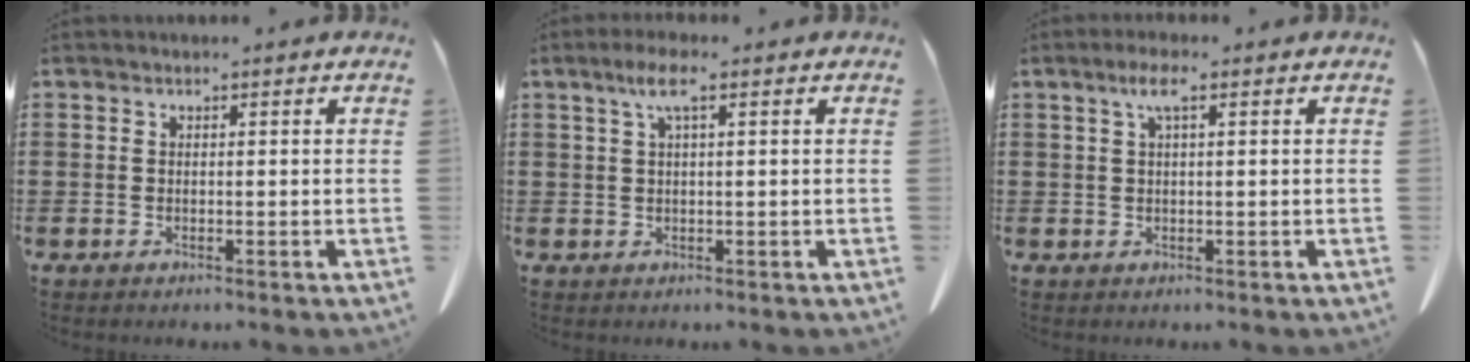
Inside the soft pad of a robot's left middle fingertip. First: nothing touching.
{"total": 3.5, "force": [1.4, 0.6, 3.2], "torque": [-0.066, 0.006, 0.022]}
{"total": 2.9, "force": [1.1, 0.6, 2.6], "torque": [-0.054, 0.007, 0.017]}